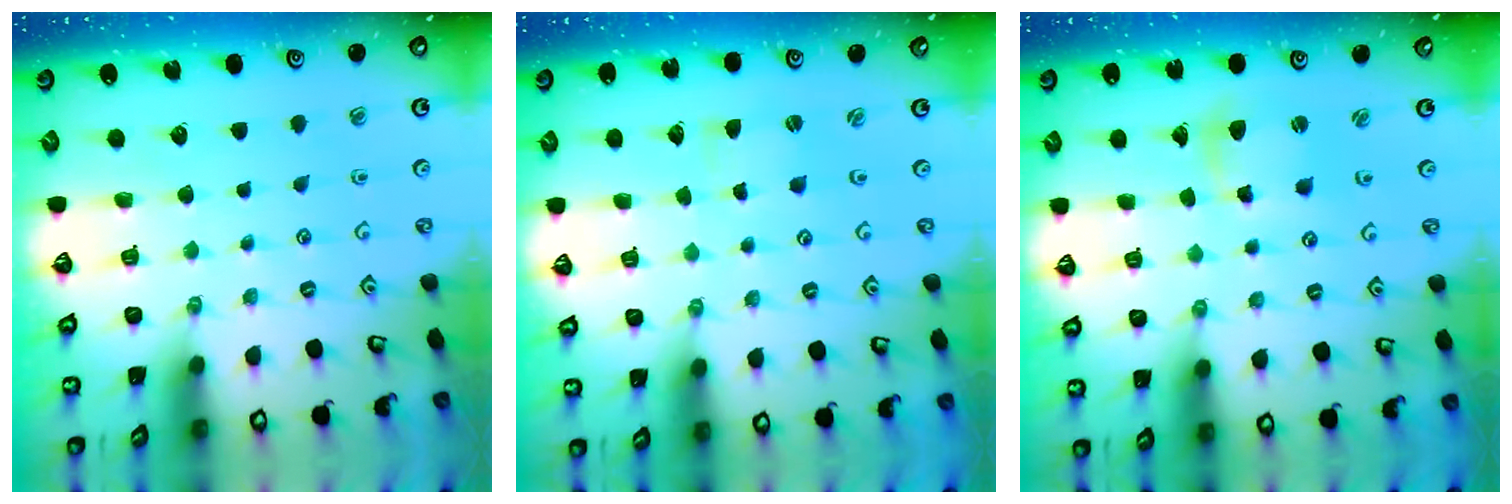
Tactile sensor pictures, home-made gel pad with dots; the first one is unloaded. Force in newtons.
{"total": 0.8, "press": 0.8, "slide": 0.0}
{"total": 5.4, "press": 5.4, "slide": 0.7}